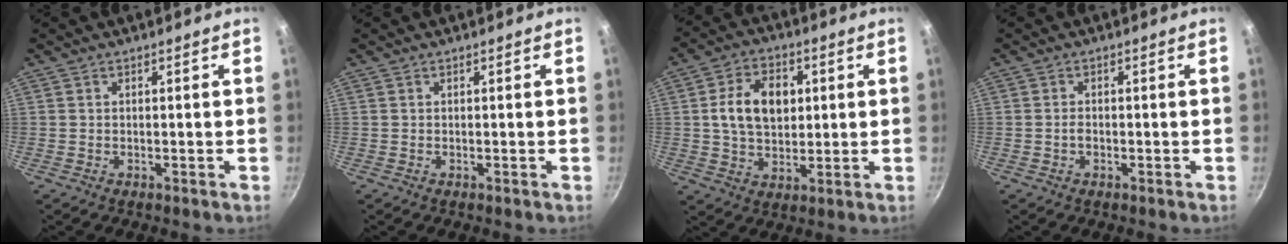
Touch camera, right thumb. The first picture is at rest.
{"total": 0.0}
{"total": 11.7, "force": [2.0, 8.2, 8.2], "torque": [-0.116, 0.004, 0.029]}
{"total": 1.4, "force": [-0.4, 1.0, 0.9], "torque": [-0.017, 0.006, -0.008]}